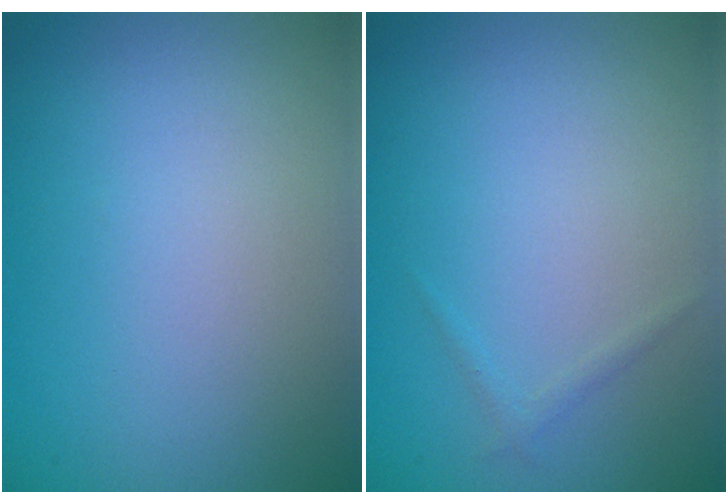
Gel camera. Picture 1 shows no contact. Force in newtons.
{"total": 0.6, "press": 0.6, "slide": 0.0}